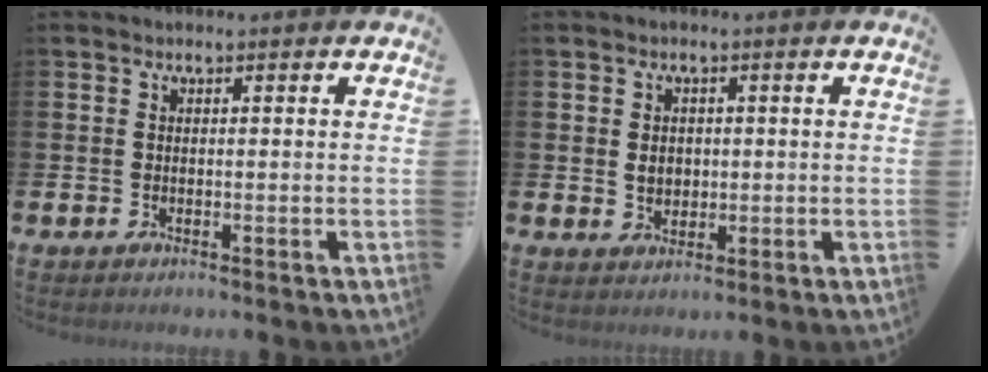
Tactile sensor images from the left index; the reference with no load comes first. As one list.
[{"total": 2.5, "force": [0.4, 2.1, 1.4], "torque": [-0.012, 0.003, 0.001]}]